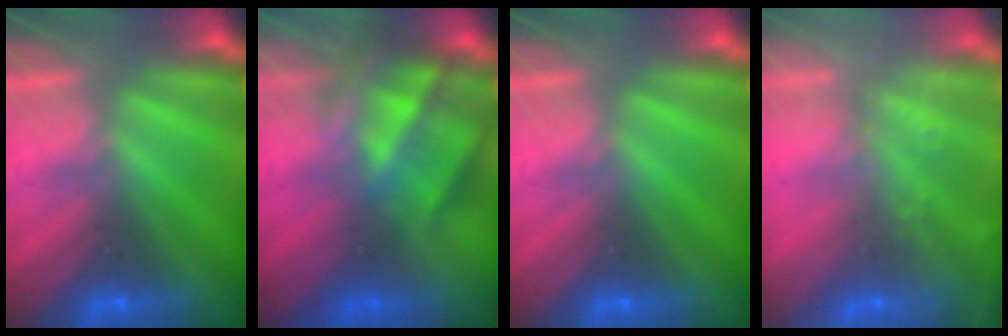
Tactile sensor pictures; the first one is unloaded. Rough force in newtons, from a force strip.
{"total": 5.2}
{"total": 0.0}
{"total": 7.5}